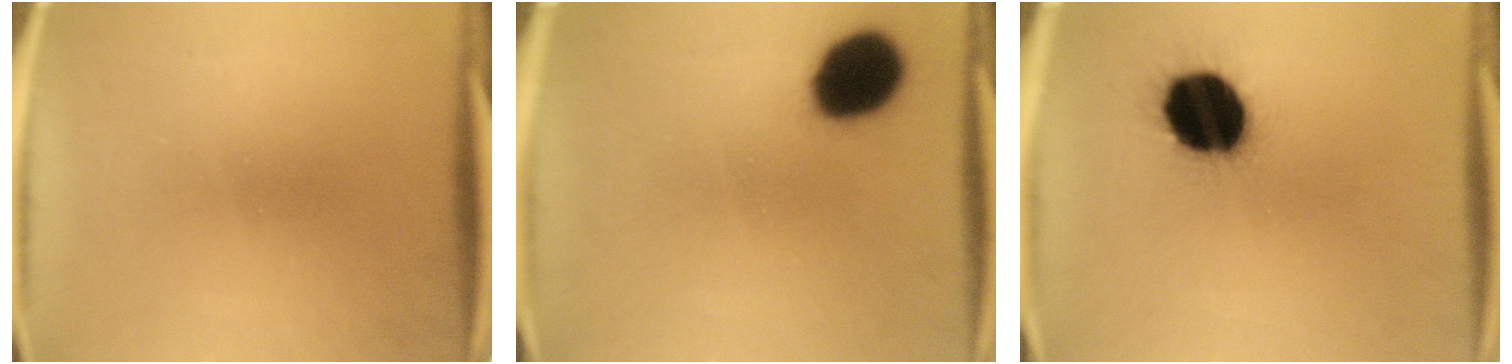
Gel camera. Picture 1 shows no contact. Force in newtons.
{"total": 14.4}
{"total": 18.7}